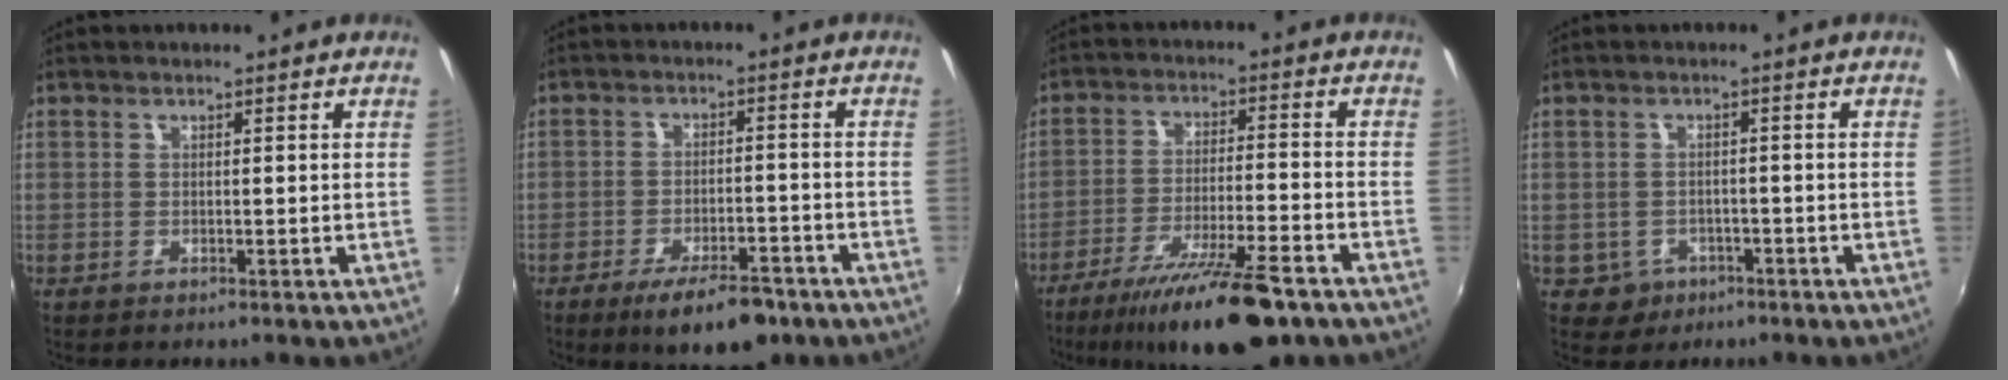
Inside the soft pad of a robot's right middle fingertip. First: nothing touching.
{"total": 9.7, "force": [-6.8, 3.6, 5.9], "torque": [-0.110, -0.002, -0.098]}
{"total": 15.7, "force": [-11.7, 2.6, 10.2], "torque": [-0.191, -0.025, -0.189]}
{"total": 4.4, "force": [-2.0, 3.8, 1.0], "torque": [-0.032, 0.004, -0.022]}